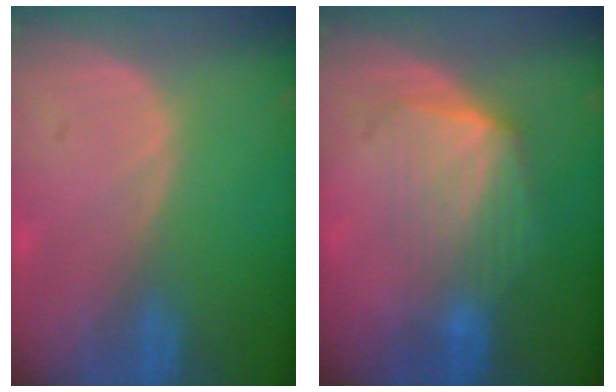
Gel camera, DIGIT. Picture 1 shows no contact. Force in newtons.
{"total": 7.2, "press": 6.5, "slide": 3.0}